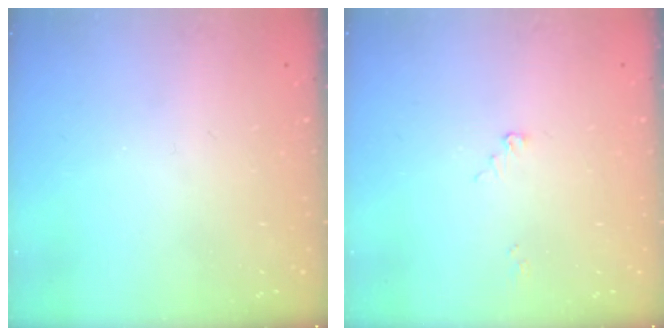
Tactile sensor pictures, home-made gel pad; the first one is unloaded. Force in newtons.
{"total": 2.4, "press": 2.4, "slide": 0.3}